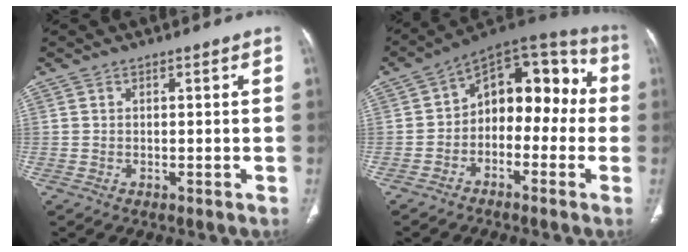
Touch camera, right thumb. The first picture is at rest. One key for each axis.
{"total": 14.7, "fx": -1.0, "fy": 9.5, "fz": 11.2, "tx": -0.100, "ty": 0.059, "tz": -0.033}